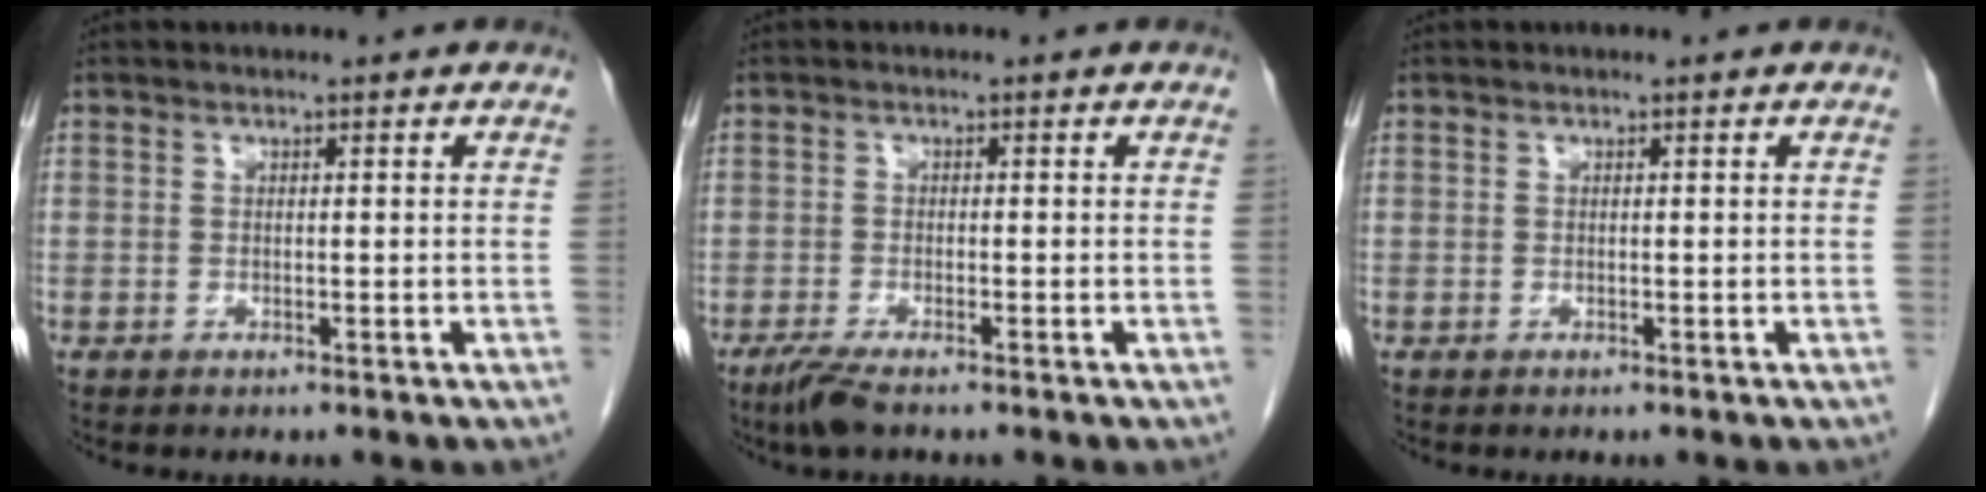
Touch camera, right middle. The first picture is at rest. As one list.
[{"total": 3.3, "force": [-2.4, 0.4, 2.2], "torque": [-0.048, -0.009, -0.048]}, {"total": 0.0}]